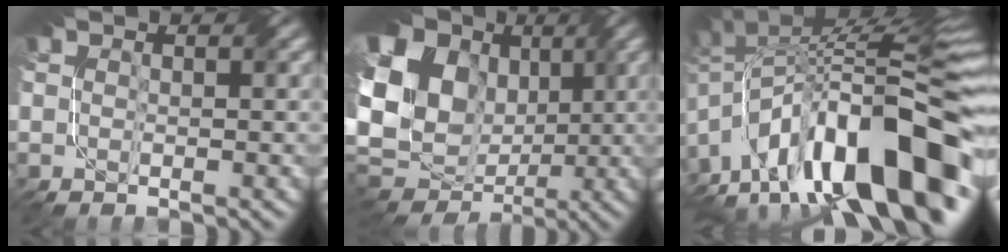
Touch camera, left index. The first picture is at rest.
{"total": 16.0, "force": [1.5, 13.0, 9.2], "torque": [-0.197, 0.012, 0.045]}
{"total": 18.2, "force": [-8.0, 7.8, 14.4], "torque": [-0.233, 0.021, -0.143]}